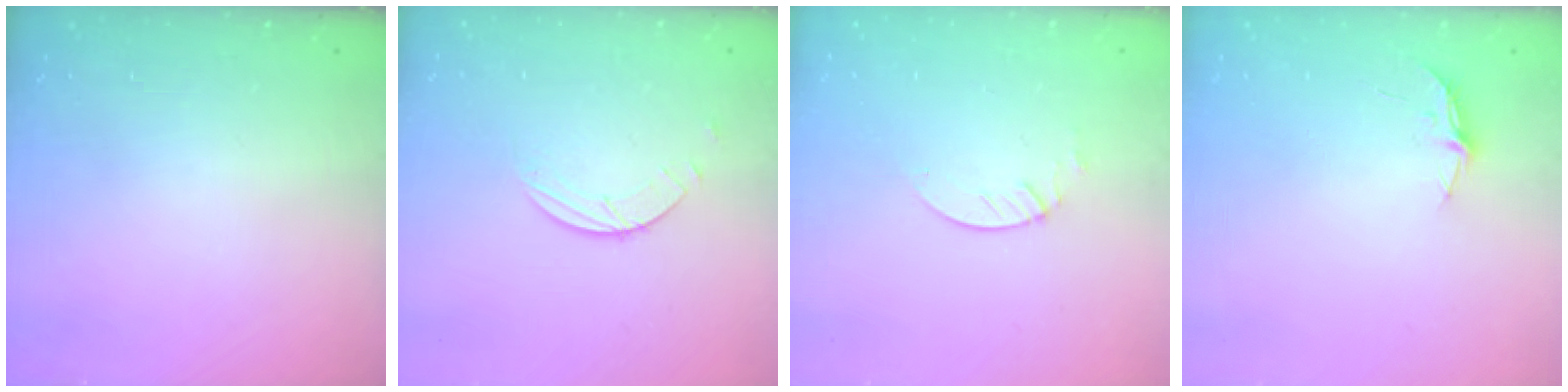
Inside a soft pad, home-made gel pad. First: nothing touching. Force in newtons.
{"total": 1.7, "press": 1.7, "slide": 0.2}
{"total": 2.1, "press": 2.1, "slide": 0.2}
{"total": 3.8, "press": 3.8, "slide": 0.3}